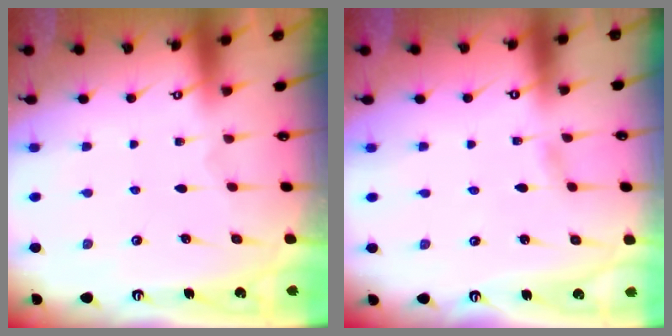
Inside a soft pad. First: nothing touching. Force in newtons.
{"total": 2.1, "press": 2.1, "slide": 0.2}